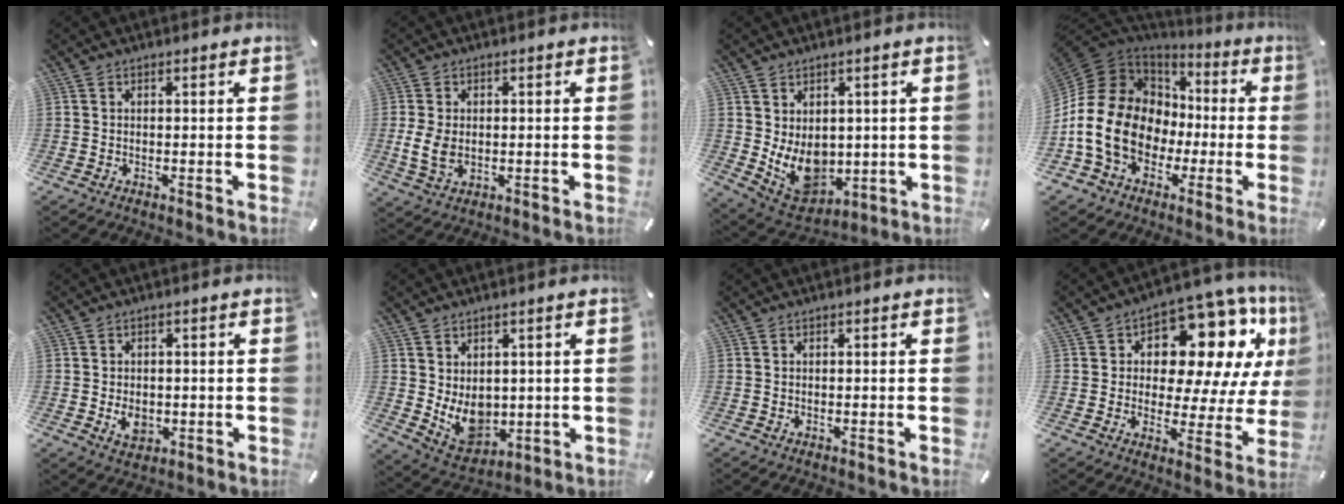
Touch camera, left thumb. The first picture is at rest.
{"total": 6.3, "force": [-0.6, 4.5, 4.5], "torque": [-0.095, -0.002, -0.012]}
{"total": 9.7, "force": [0.6, 8.1, 5.4], "torque": [-0.095, -0.028, 0.021]}
{"total": 18.1, "force": [-4.2, 14.8, 9.5], "torque": [-0.217, 0.007, -0.076]}
{"total": 5.0, "force": [-1.1, 4.0, 2.9], "torque": [-0.047, -0.004, -0.020]}
{"total": 8.5, "force": [1.3, 7.1, 4.5], "torque": [-0.075, -0.023, 0.033]}
{"total": 0.0}
{"total": 16.1, "force": [8.2, 9.0, 10.5], "torque": [-0.152, -0.063, 0.137]}